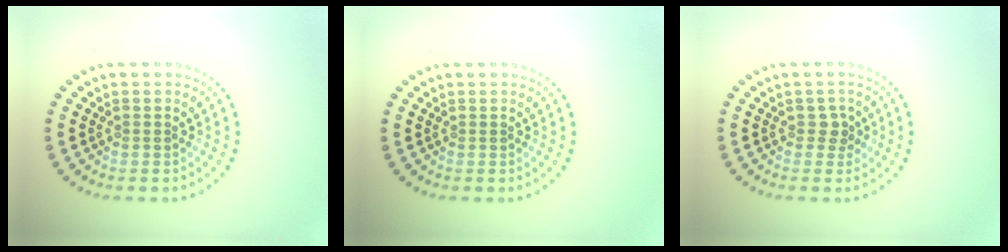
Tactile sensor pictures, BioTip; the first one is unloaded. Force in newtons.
{"total": 0.0}
{"total": 1.2, "press": 1.1, "slide": 0.6}